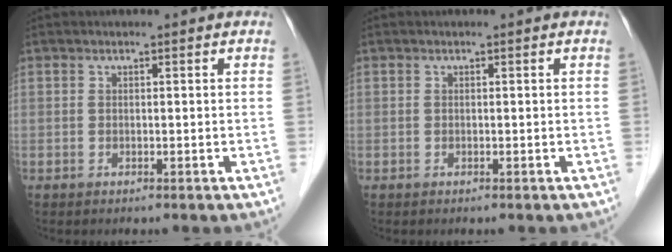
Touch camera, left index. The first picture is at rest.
{"total": 0.0}